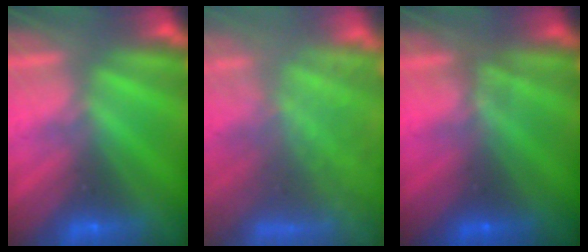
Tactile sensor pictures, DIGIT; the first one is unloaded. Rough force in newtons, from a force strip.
{"total": 7.8}
{"total": 1.1}